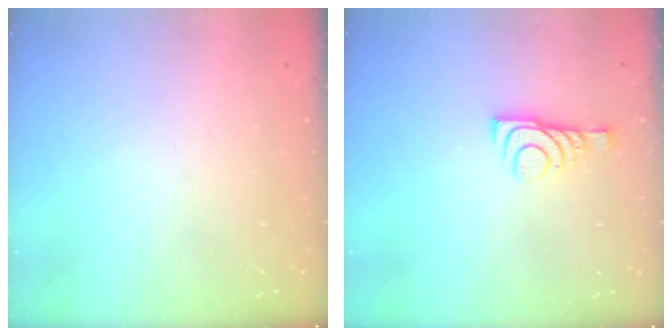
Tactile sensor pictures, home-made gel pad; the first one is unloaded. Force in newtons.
{"total": 6.7, "press": 6.7, "slide": 0.8}